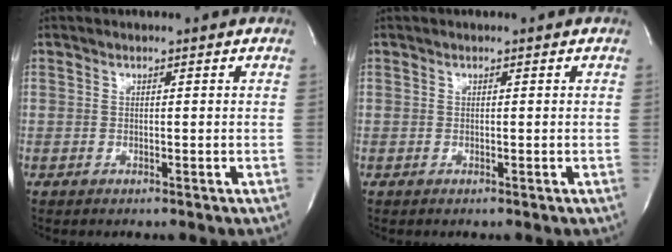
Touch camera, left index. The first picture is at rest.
{"total": 0.7, "force": [-0.6, 0.0, -0.2], "torque": [0.003, -0.005, -0.010]}